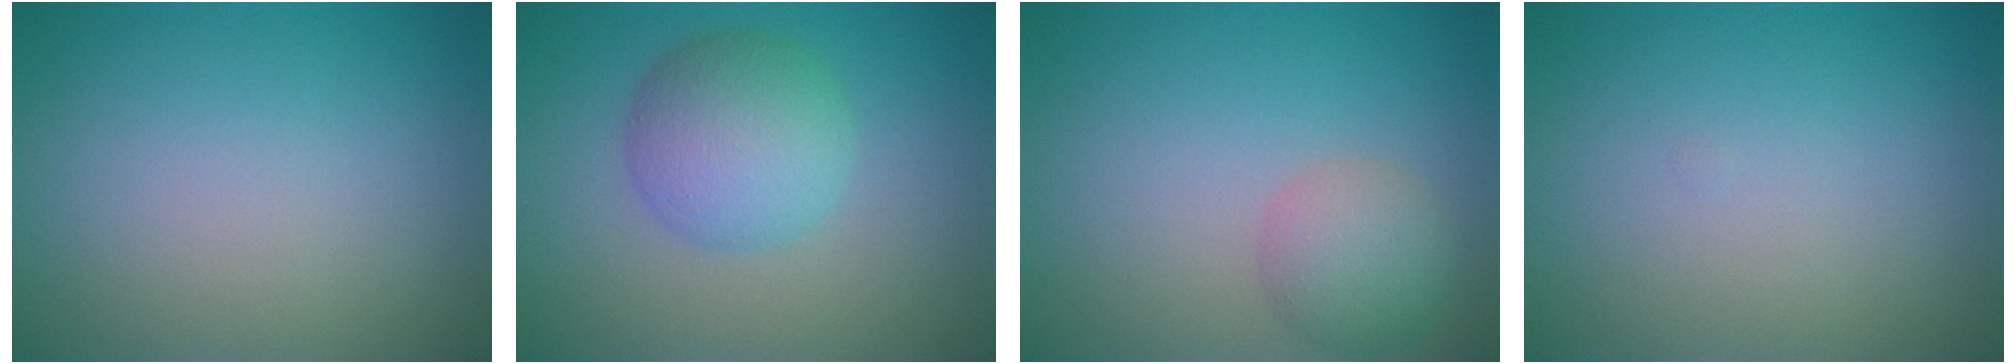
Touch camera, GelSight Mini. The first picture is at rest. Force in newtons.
{"total": 4.9, "press": 4.9, "slide": 0.1}
{"total": 3.1, "press": 3.1, "slide": 0.2}
{"total": 0.0}